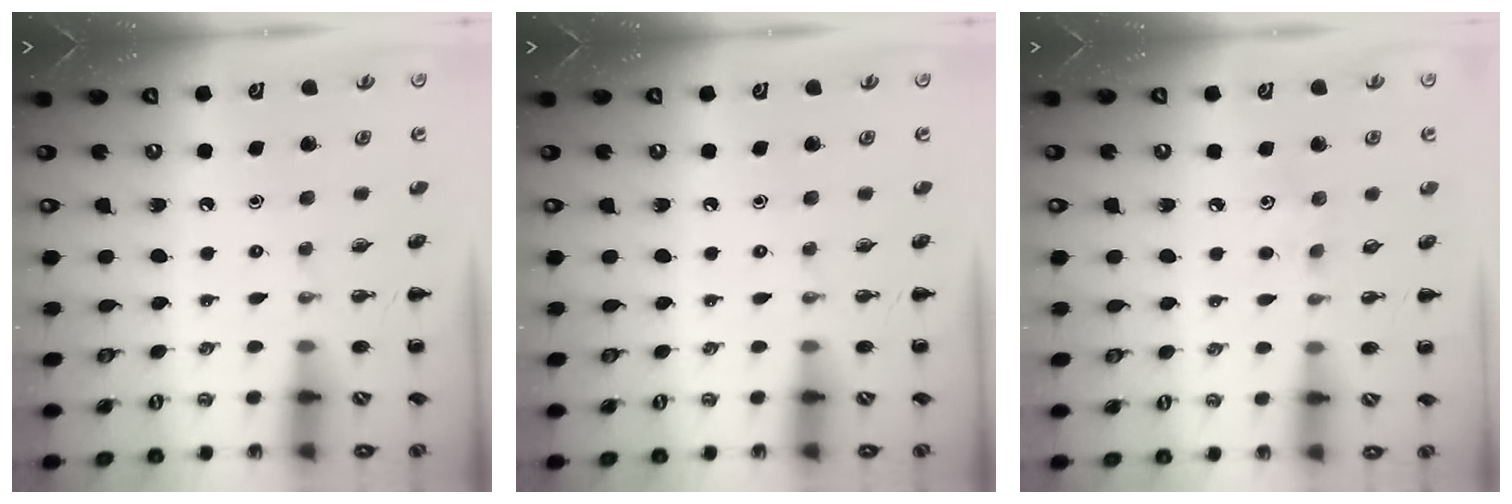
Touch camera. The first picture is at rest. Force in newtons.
{"total": 0.0}
{"total": 2.8, "press": 2.7, "slide": 0.7}